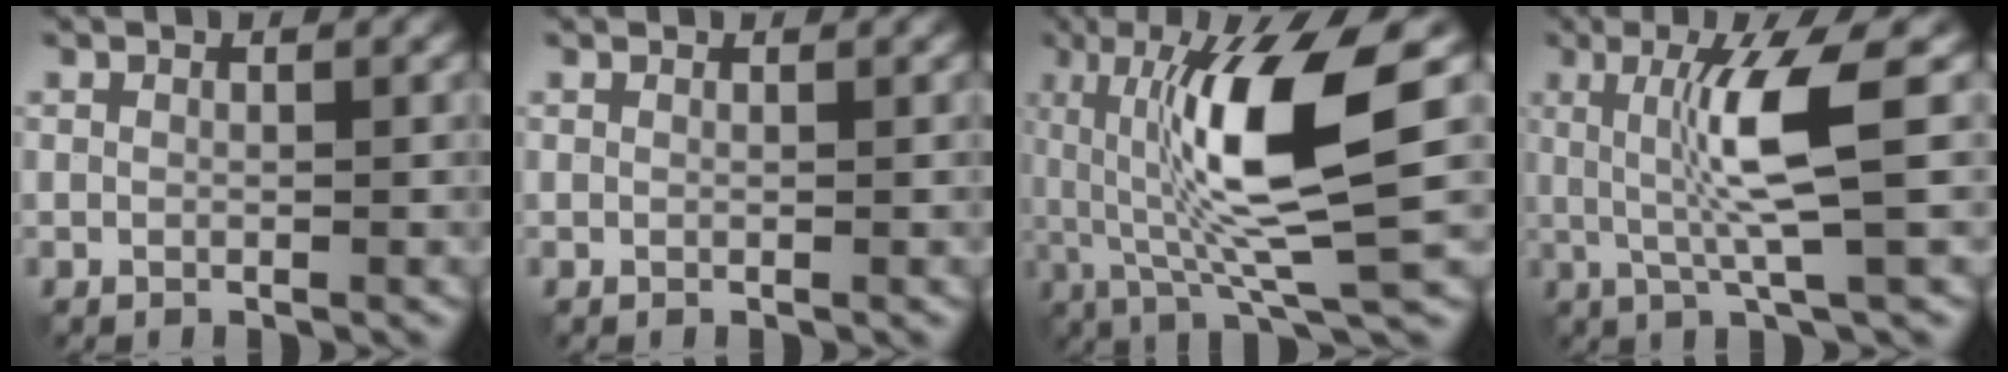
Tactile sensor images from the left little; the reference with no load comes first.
{"total": 0.5, "force": [0.5, 0.0, 0.0], "torque": [-0.003, 0.000, 0.004]}
{"total": 10.9, "force": [0.6, 2.2, 10.7], "torque": [-0.186, -0.001, 0.013]}
{"total": 6.2, "force": [0.2, 0.5, 6.2], "torque": [-0.127, 0.002, 0.007]}